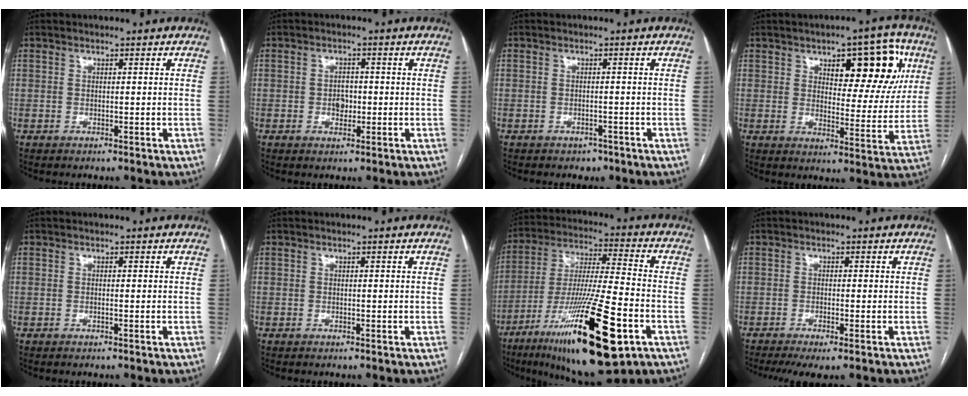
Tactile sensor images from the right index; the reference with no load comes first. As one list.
[{"total": 2.4, "force": [-0.4, 1.8, 1.7], "torque": [-0.022, 0.005, -0.004]}, {"total": 1.8, "force": [-1.3, 1.2, 0.4], "torque": [-0.010, 0.003, -0.014]}, {"total": 13.6, "force": [5.8, 5.3, 11.0], "torque": [-0.125, 0.020, 0.080]}, {"total": 0.0}, {"total": 0.0}, {"total": 24.2, "force": [-11.4, 3.4, 21.0], "torque": [-0.355, -0.040, -0.185]}, {"total": 4.7, "force": [-3.0, 0.6, 3.5], "torque": [-0.057, -0.011, -0.048]}]